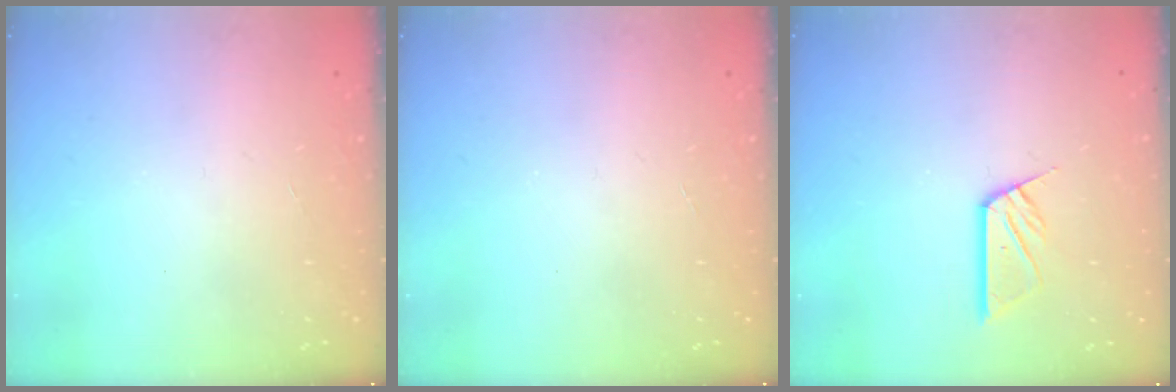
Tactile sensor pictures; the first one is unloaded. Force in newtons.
{"total": 0.0}
{"total": 10.2, "press": 10.1, "slide": 1.0}